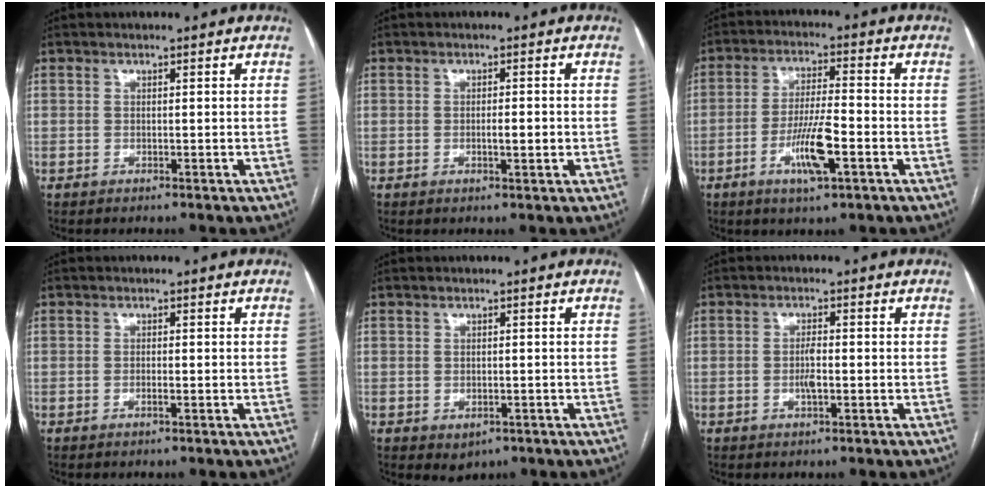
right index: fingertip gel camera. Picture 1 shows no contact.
{"total": 2.3, "force": [-0.4, 0.5, 2.2], "torque": [-0.039, -0.001, -0.005]}
{"total": 8.3, "force": [-3.3, 1.1, 7.6], "torque": [-0.144, -0.005, -0.057]}
{"total": 0.8, "force": [-0.4, 0.1, 0.8], "torque": [-0.017, 0.000, -0.006]}
{"total": 2.2, "force": [-1.0, 1.5, 1.2], "torque": [-0.013, -0.001, -0.001]}
{"total": 2.4, "force": [-0.5, 0.6, 2.3], "torque": [-0.047, 0.000, -0.009]}